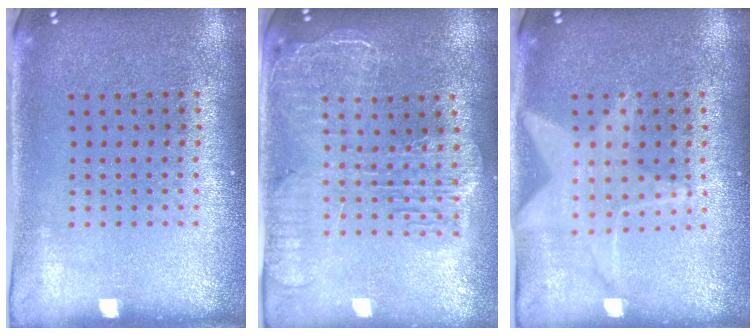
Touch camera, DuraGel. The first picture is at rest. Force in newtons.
{"total": 2.5, "press": 2.2, "slide": 1.2}
{"total": 1.5, "press": 1.5, "slide": 0.4}